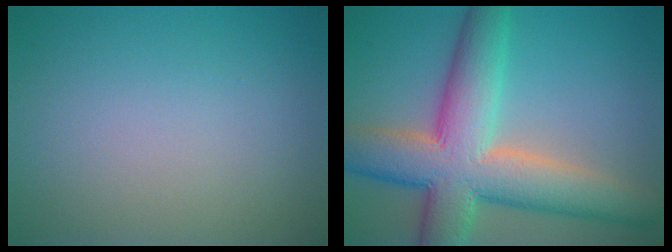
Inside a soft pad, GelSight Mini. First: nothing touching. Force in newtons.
{"total": 11.1, "press": 11.1, "slide": 0.5}